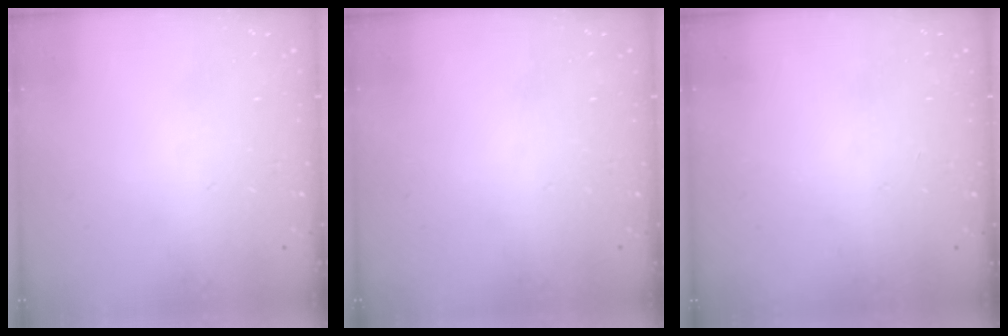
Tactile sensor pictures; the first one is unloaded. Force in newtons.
{"total": 0.0}
{"total": 0.0}